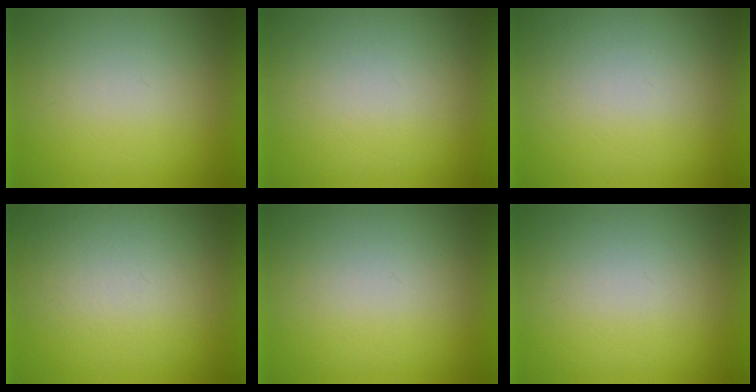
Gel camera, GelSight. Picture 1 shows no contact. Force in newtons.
{"total": 1.2}
{"total": 2.0}
{"total": 3.5}
{"total": 1.1}
{"total": 0.0}